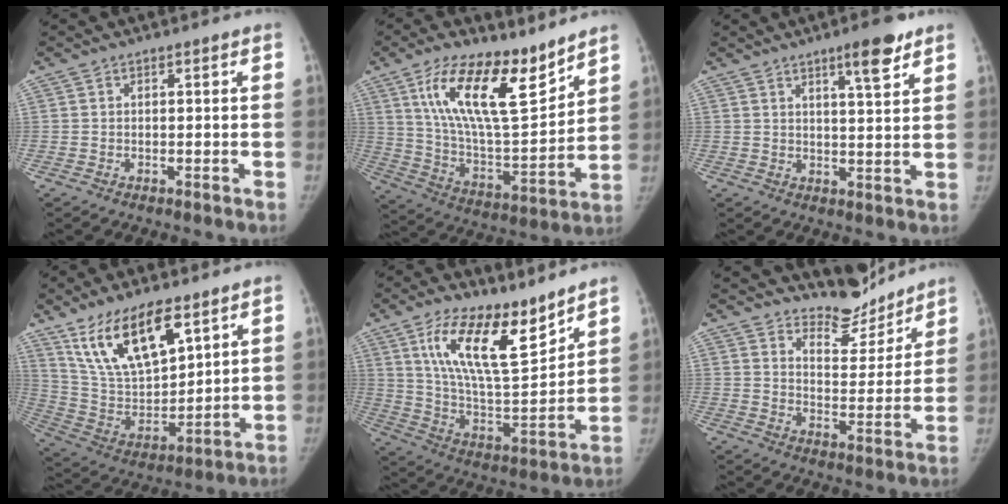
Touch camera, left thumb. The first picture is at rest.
{"total": 20.2, "force": [12.2, 7.3, 14.4], "torque": [-0.220, -0.071, 0.227]}
{"total": 7.2, "force": [4.6, 1.3, 5.3], "torque": [-0.072, -0.028, 0.068]}
{"total": 17.6, "force": [10.7, 7.3, 12.0], "torque": [-0.186, -0.047, 0.216]}
{"total": 18.2, "force": [11.4, 6.4, 12.6], "torque": [-0.183, -0.073, 0.215]}
{"total": 9.4, "force": [8.9, 2.9, 0.8], "torque": [0.020, -0.084, 0.145]}